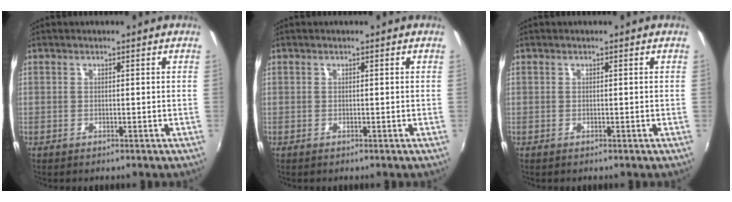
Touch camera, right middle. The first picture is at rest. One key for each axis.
{"total": 0.0}
{"total": 0.0}